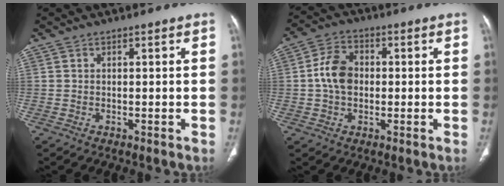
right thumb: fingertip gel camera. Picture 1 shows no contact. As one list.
[{"total": 7.6, "force": [0.1, 5.5, 5.2], "torque": [-0.086, 0.015, -0.005]}]